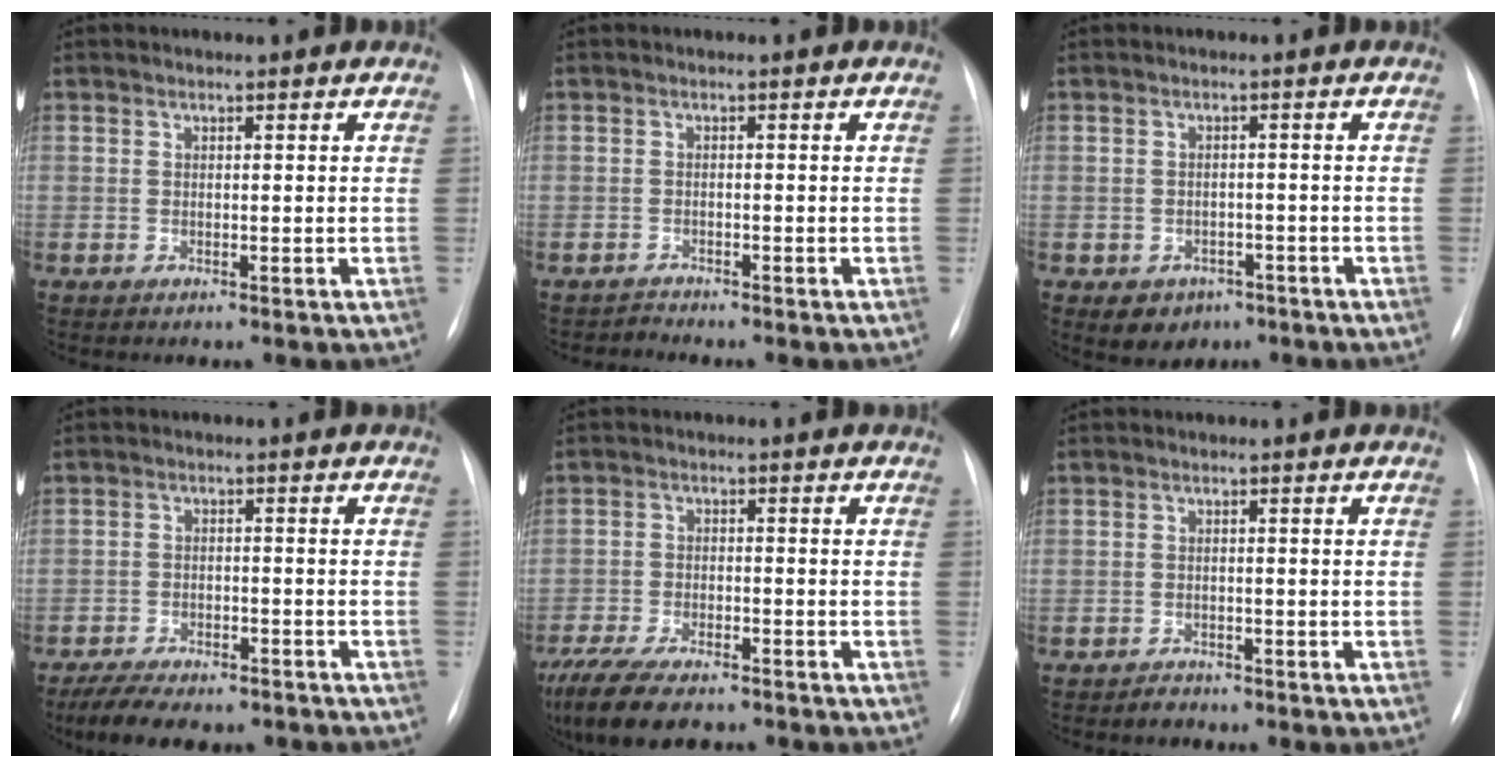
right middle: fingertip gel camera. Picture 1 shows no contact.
{"total": 1.2, "force": [-1.0, -0.1, -0.6], "torque": [0.013, -0.009, -0.017]}
{"total": 4.2, "force": [-2.3, 3.3, 1.2], "torque": [-0.015, 0.007, -0.021]}
{"total": 11.0, "force": [-8.9, 3.8, 5.1], "torque": [-0.079, -0.001, -0.130]}
{"total": 12.6, "force": [-9.9, 3.7, 6.7], "torque": [-0.130, -0.019, -0.159]}
{"total": 1.5, "force": [-1.3, 0.7, -0.1], "torque": [-0.004, 0.000, -0.022]}